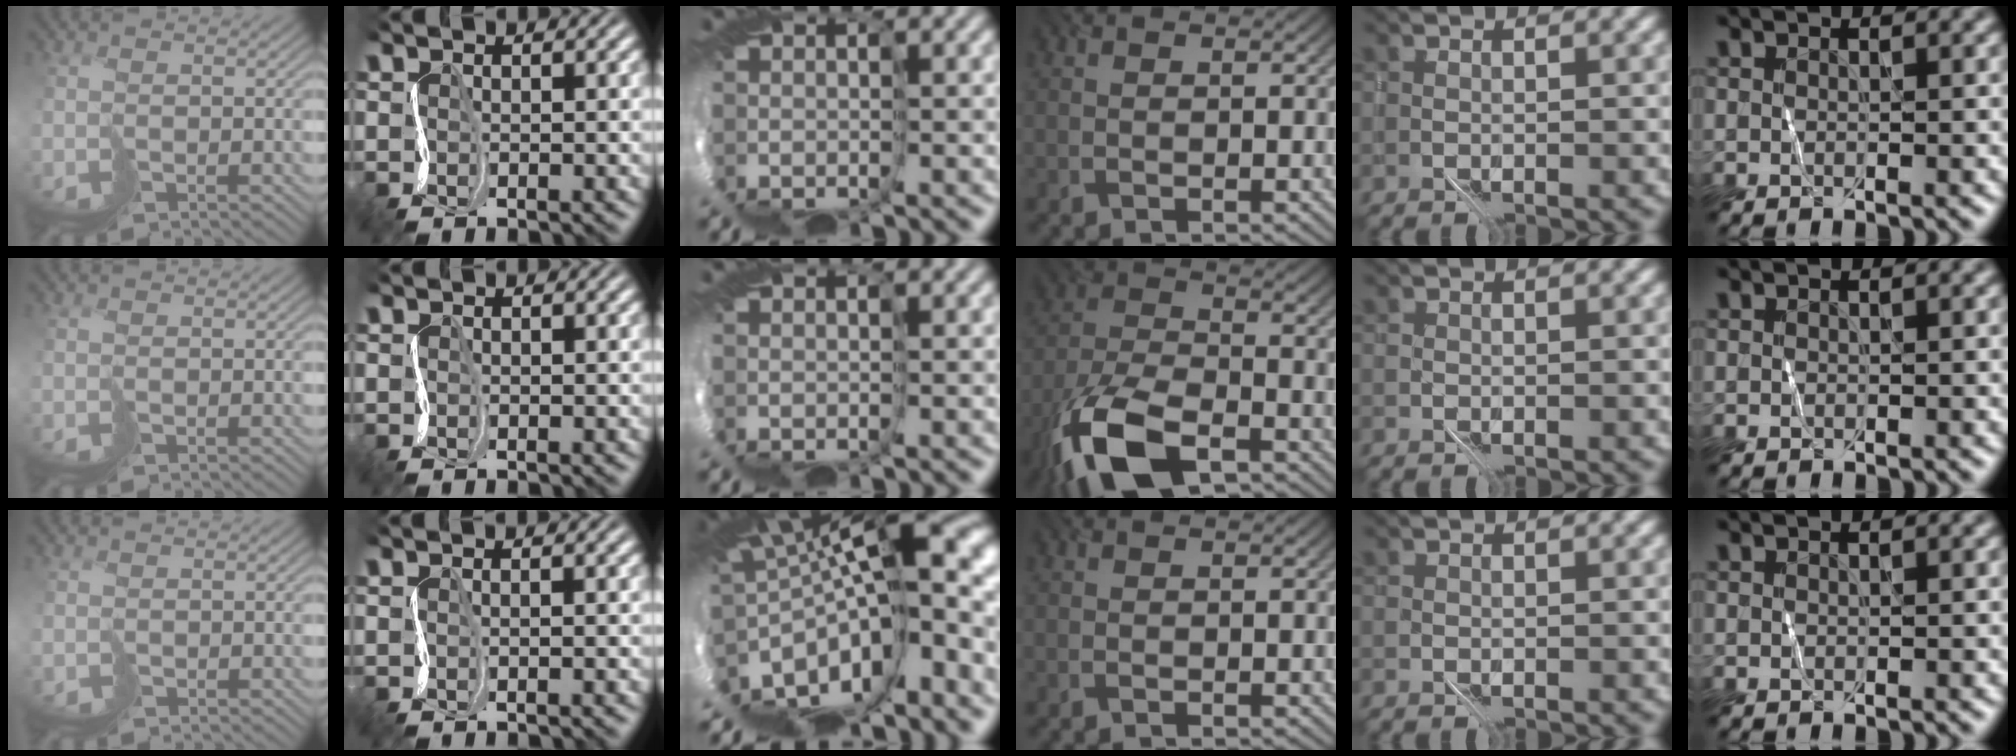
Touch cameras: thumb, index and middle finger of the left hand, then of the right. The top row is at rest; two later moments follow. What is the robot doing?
{"motion": "cut", "object": "paper bag"}